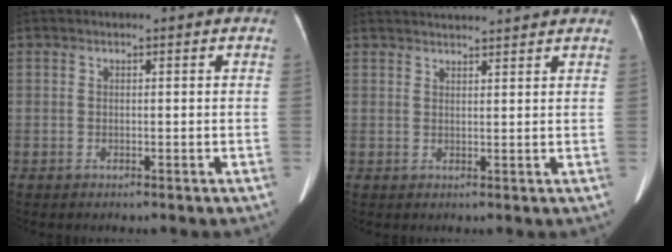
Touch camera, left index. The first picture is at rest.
{"total": 6.9, "force": [6.6, -0.3, 2.1], "torque": [-0.031, 0.033, 0.085]}